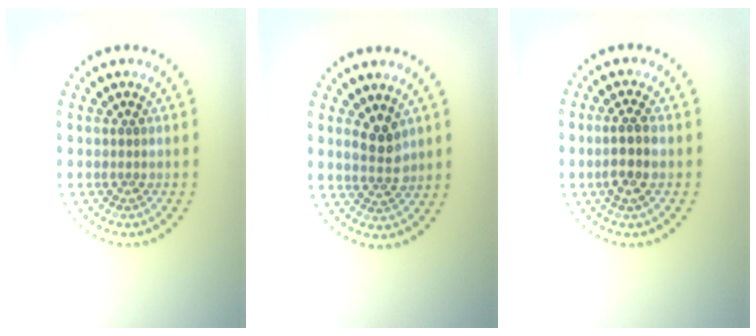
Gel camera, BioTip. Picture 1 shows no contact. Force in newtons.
{"total": 2.4, "press": 2.3, "slide": 0.8}
{"total": 2.6, "press": 2.4, "slide": 1.0}